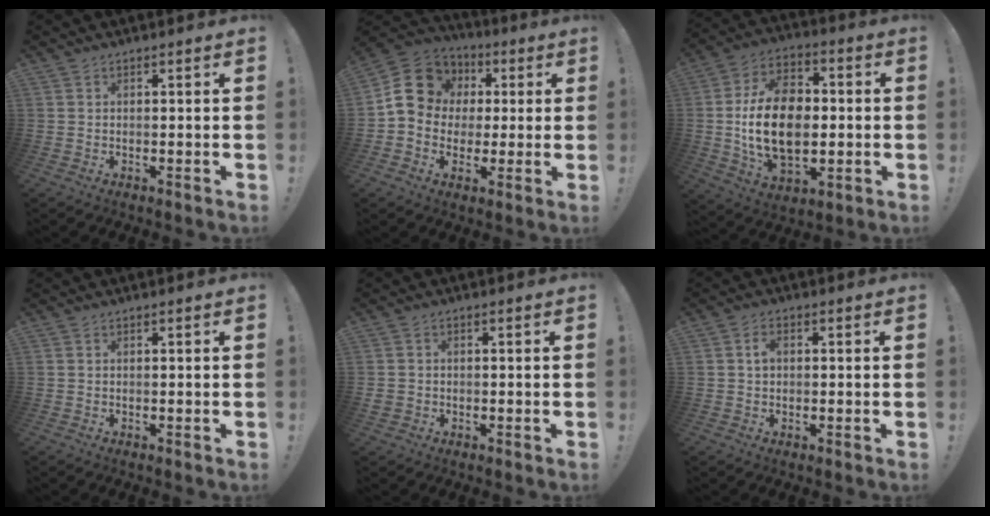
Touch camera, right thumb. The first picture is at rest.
{"total": 14.8, "force": [3.1, 12.7, 6.8], "torque": [-0.091, 0.005, 0.073]}
{"total": 21.6, "force": [-1.2, 14.3, 16.1], "torque": [-0.293, 0.008, -0.015]}
{"total": 0.0}
{"total": 1.9, "force": [-0.3, 1.7, 0.7], "torque": [-0.014, 0.006, -0.004]}
{"total": 2.6, "force": [0.5, 1.7, 1.9], "torque": [-0.026, 0.002, 0.006]}